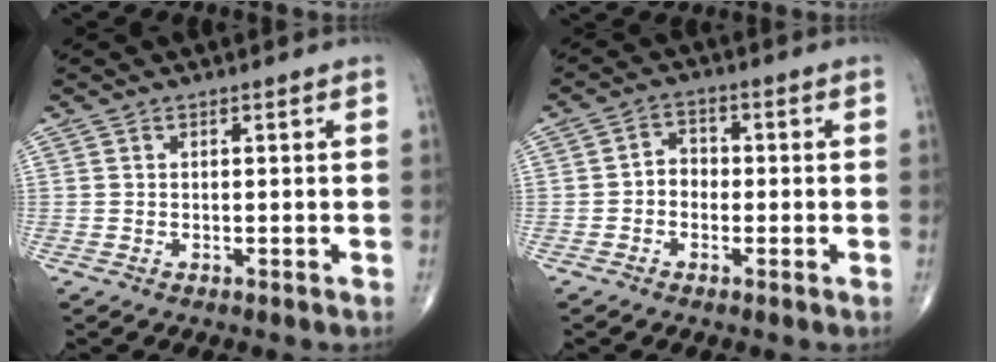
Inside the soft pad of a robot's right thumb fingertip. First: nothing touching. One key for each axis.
{"total": 3.8, "fx": -0.8, "fy": 3.2, "fz": 2.0, "tx": -0.014, "ty": 0.019, "tz": -0.022}